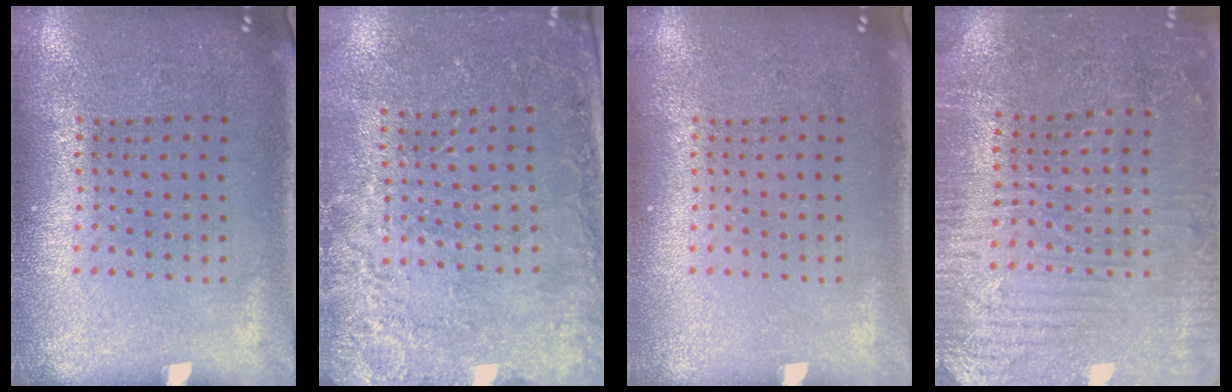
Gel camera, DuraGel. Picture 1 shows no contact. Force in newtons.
{"total": 2.4, "press": 2.4, "slide": 0.6}
{"total": 0.0}
{"total": 3.1, "press": 3.0, "slide": 0.6}